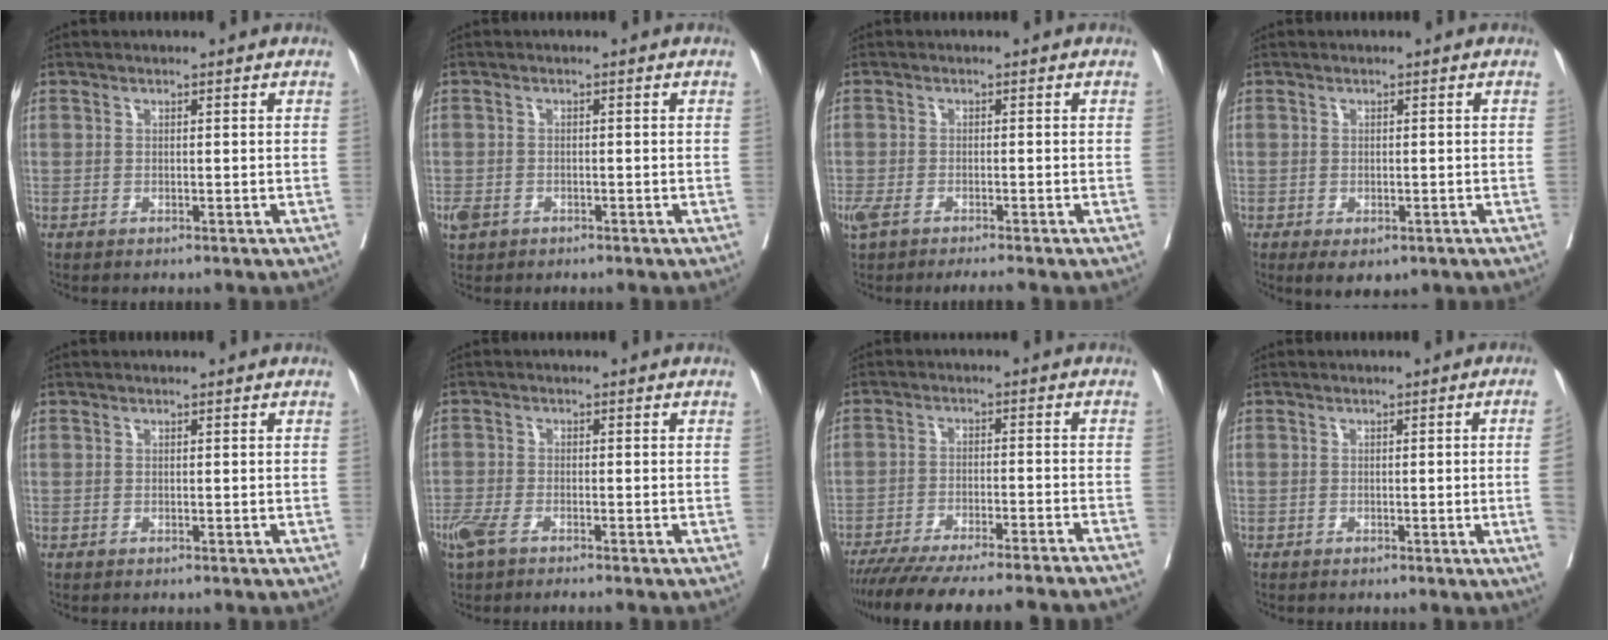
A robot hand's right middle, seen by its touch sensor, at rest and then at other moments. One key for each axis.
{"total": 2.5, "fx": -1.4, "fy": 1.8, "fz": 1.1, "tx": -0.025, "ty": 0.000, "tz": -0.021}
{"total": 5.3, "fx": -3.9, "fy": 1.0, "fz": 3.3, "tx": -0.064, "ty": -0.005, "tz": -0.068}
{"total": 4.3, "fx": -2.5, "fy": 2.2, "fz": 2.7, "tx": -0.034, "ty": -0.007, "tz": -0.031}
{"total": 0.0}
{"total": 4.5, "fx": -3.2, "fy": 1.1, "fz": 2.9, "tx": -0.060, "ty": -0.009, "tz": -0.060}
{"total": 19.5, "fx": -17.4, "fy": 0.0, "fz": 8.9, "tx": -0.120, "ty": -0.046, "tz": -0.248}
{"total": 3.1, "fx": -0.5, "fy": -1.0, "fz": 2.9, "tx": -0.036, "ty": -0.006, "tz": -0.006}